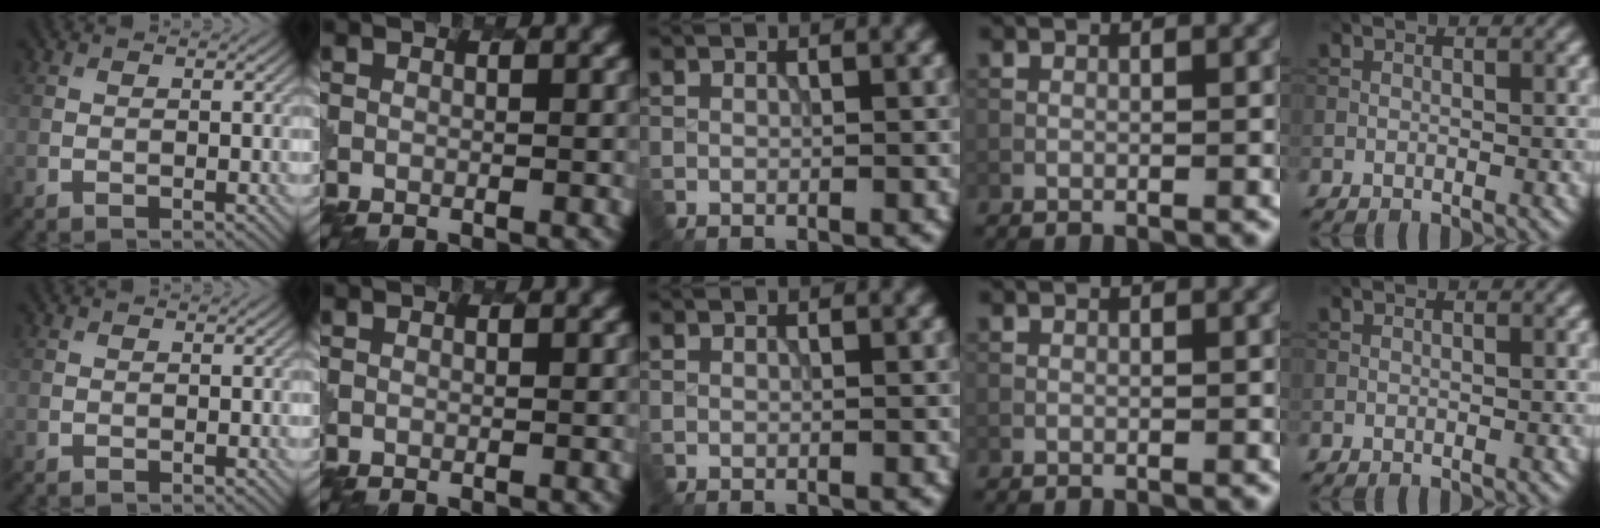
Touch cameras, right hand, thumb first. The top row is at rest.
{"thumb": {"total": 0.5, "force": [0.1, 0.5, -0.1], "torque": [0.003, 0.000, 0.002]}}